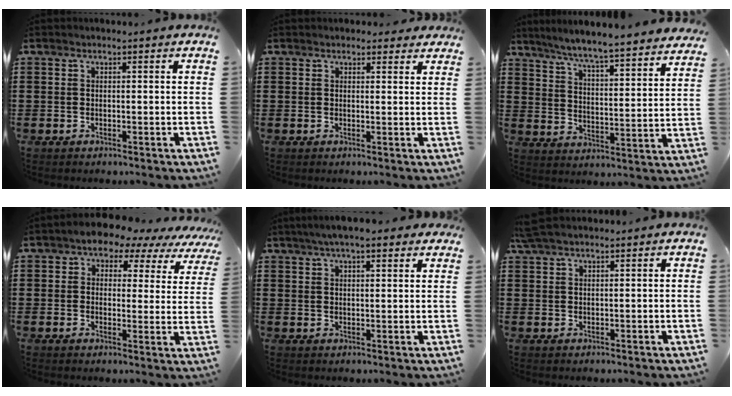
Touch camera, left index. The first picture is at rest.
{"total": 1.7, "force": [1.6, 0.6, 0.2], "torque": [-0.001, 0.002, 0.029]}
{"total": 5.7, "force": [5.3, -0.8, 1.9], "torque": [-0.062, -0.045, 0.084]}
{"total": 4.6, "force": [4.0, 1.9, 1.2], "torque": [-0.041, -0.020, 0.064]}
{"total": 4.9, "force": [3.9, 0.8, 3.0], "torque": [-0.065, 0.001, 0.069]}
{"total": 3.1, "force": [2.6, 0.6, 1.5], "torque": [-0.035, 0.004, 0.051]}